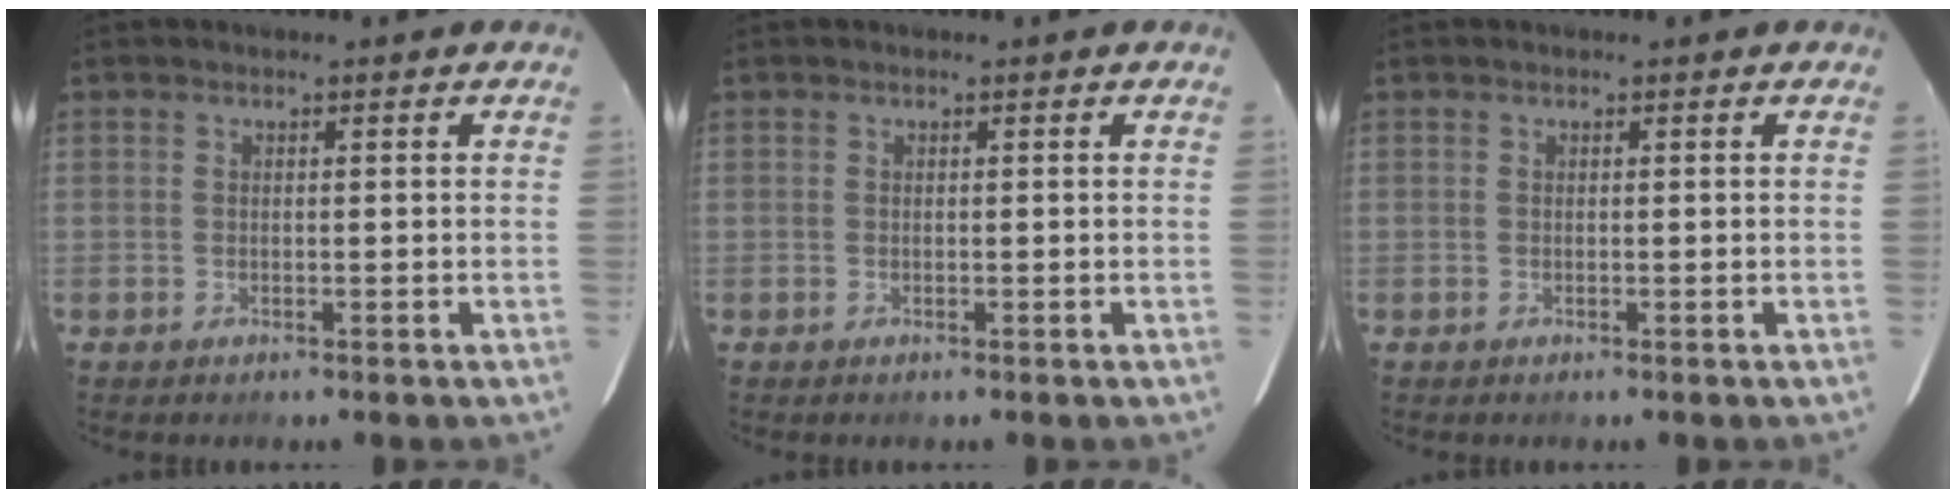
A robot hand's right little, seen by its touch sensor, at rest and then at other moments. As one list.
[{"total": 0.0}, {"total": 0.0}]